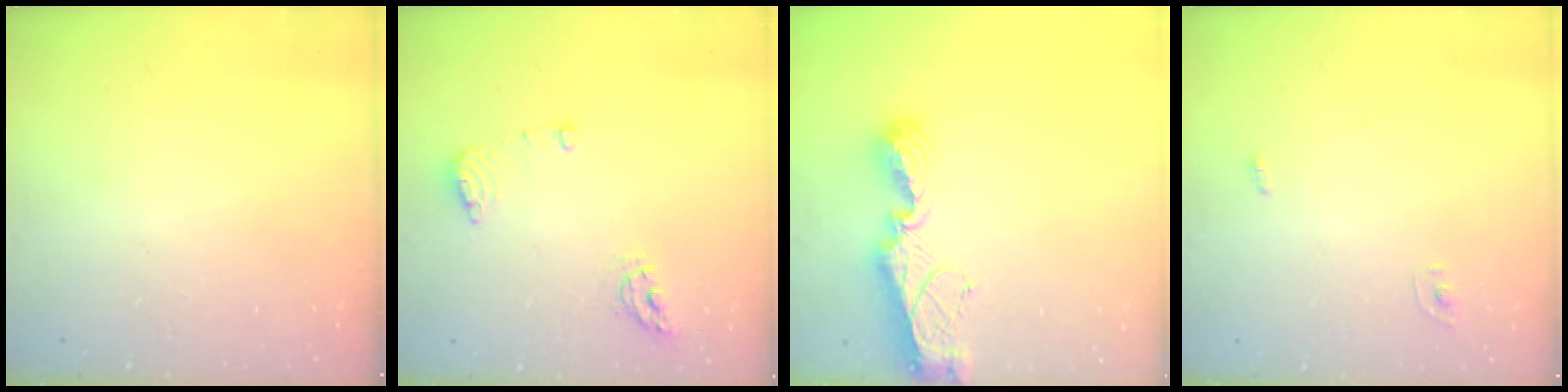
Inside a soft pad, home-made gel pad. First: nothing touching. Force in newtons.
{"total": 8.1, "press": 8.1, "slide": 0.9}
{"total": 10.2, "press": 10.1, "slide": 1.1}
{"total": 2.4, "press": 2.4, "slide": 0.2}